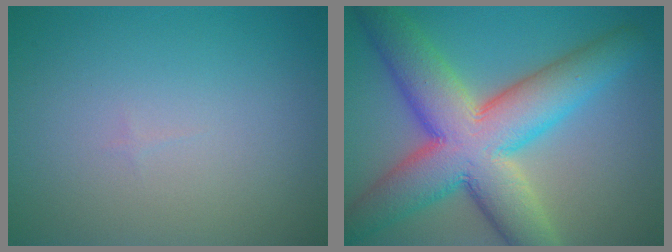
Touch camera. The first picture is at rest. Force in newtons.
{"total": 12.1, "press": 12.1, "slide": 0.6}